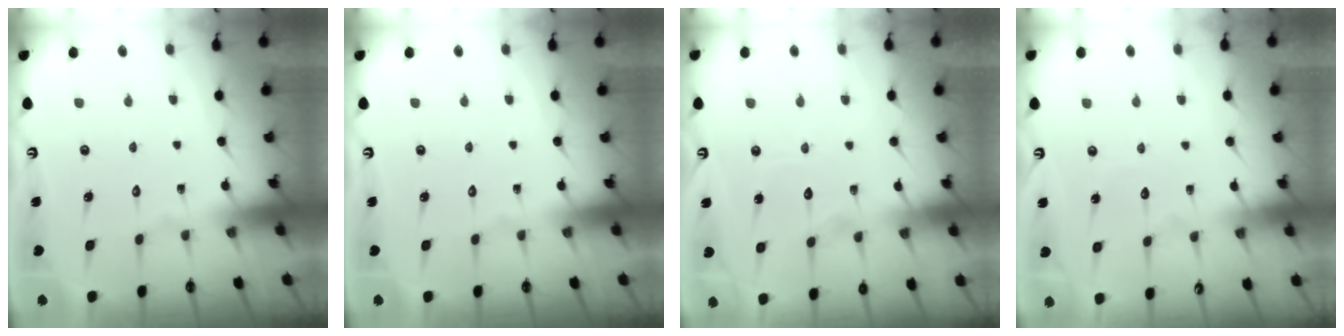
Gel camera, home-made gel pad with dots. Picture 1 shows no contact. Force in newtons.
{"total": 0.0}
{"total": 6.1, "press": 6.1, "slide": 0.4}
{"total": 3.9, "press": 3.9, "slide": 0.3}